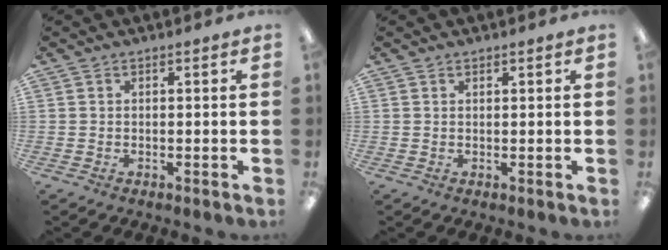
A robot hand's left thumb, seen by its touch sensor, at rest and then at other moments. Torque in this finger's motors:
{"motor_torque": [-0.05, -0.02, -0.21, -0.12, -0.01]}